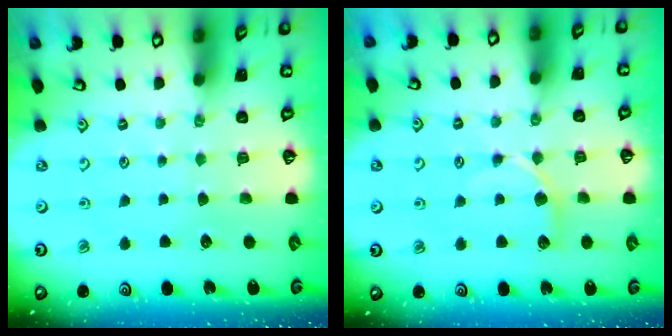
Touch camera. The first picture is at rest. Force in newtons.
{"total": 5.6, "press": 5.5, "slide": 0.8}